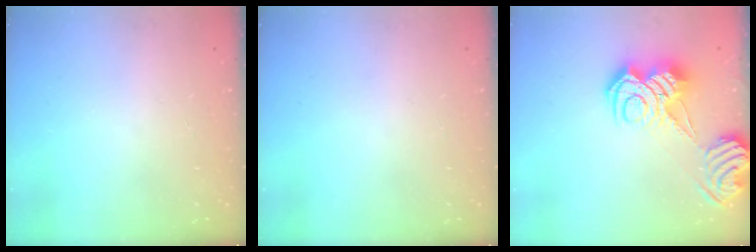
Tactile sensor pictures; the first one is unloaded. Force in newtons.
{"total": 0.0}
{"total": 10.5, "press": 10.4, "slide": 0.9}